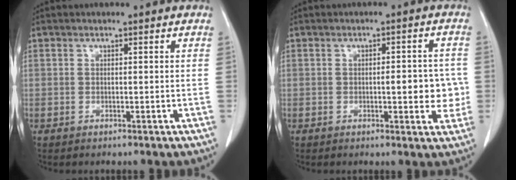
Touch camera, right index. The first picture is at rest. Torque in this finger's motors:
{"motor_torque": [0.70, -0.19, 0.37, 0.06]}